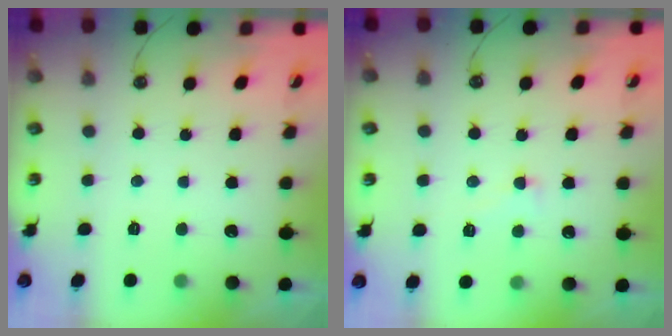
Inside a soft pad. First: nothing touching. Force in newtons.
{"total": 2.8, "press": 2.6, "slide": 1.2}